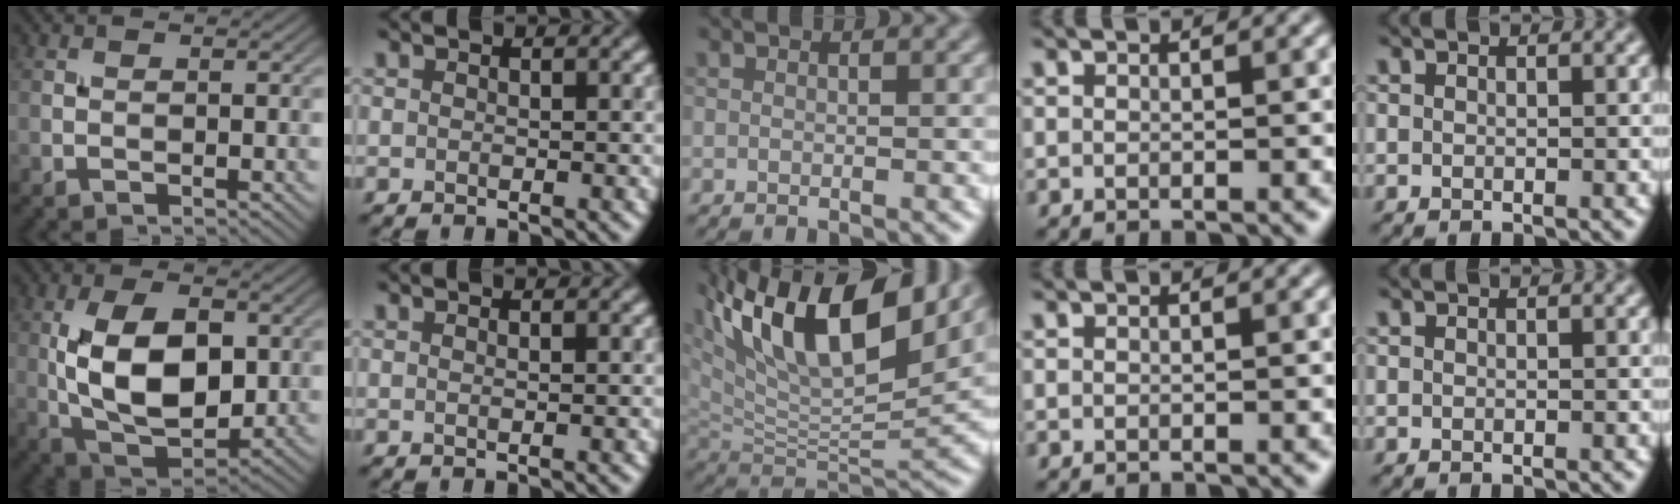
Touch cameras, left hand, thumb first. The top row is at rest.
{"thumb": {"total": 12.6, "force": [0.9, 7.0, 10.4], "torque": [-0.206, 0.002, 0.019]}, "index": {"total": 0.5, "force": [0.3, -0.1, 0.4], "torque": [-0.005, 0.002, 0.007]}, "middle": {"total": 14.8, "force": [7.6, 5.1, 11.6], "torque": [-0.207, 0.020, 0.135]}}